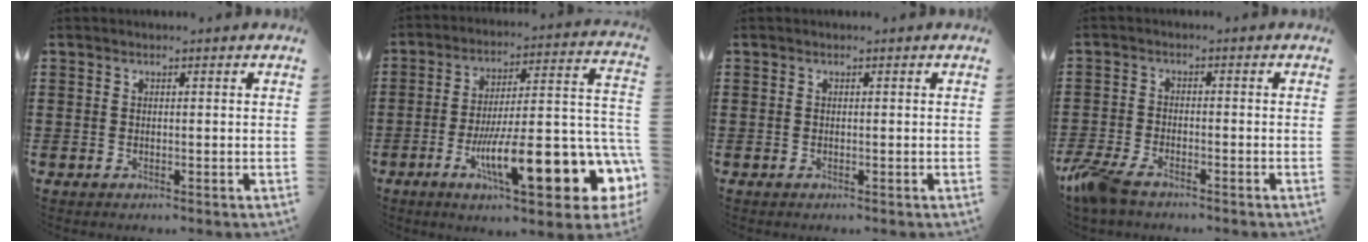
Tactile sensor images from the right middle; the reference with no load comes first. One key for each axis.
{"total": 16.9, "fx": -5.6, "fy": 4.4, "fz": 15.3, "tx": -0.237, "ty": -0.026, "tz": -0.087}
{"total": 0.0}
{"total": 4.8, "fx": -3.8, "fy": 1.4, "fz": 2.7, "tx": -0.085, "ty": -0.010, "tz": -0.083}